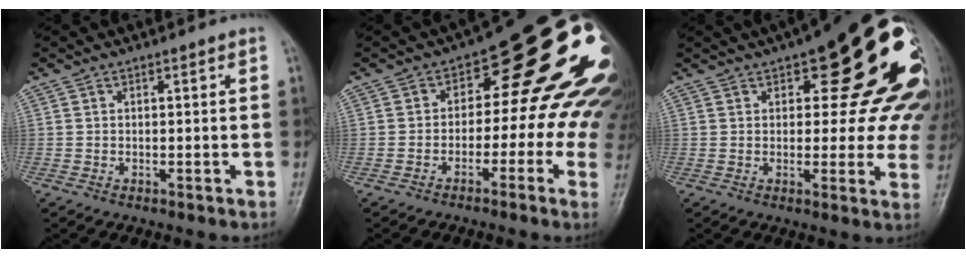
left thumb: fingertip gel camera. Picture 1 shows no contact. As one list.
[{"total": 18.4, "force": [0.0, 10.5, 15.1], "torque": [-0.146, 0.035, -0.008]}, {"total": 24.5, "force": [9.5, 9.7, 20.4], "torque": [-0.206, 0.008, 0.121]}]